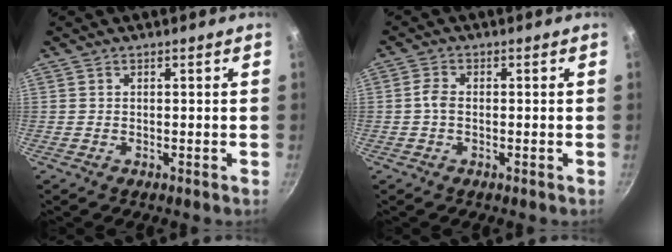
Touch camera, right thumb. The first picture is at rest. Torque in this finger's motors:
{"motor_torque": [0.28, 0.11, 0.49, 0.40, 0.05]}